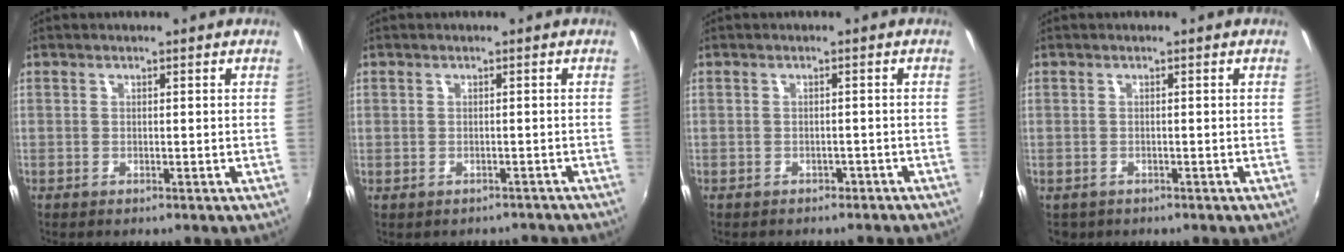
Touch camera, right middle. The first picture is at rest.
{"total": 3.6, "force": [-2.0, 3.1, 0.1], "torque": [0.010, 0.025, -0.018]}
{"total": 3.1, "force": [-2.5, 1.7, 0.8], "torque": [-0.013, -0.003, -0.028]}
{"total": 1.7, "force": [-0.8, 1.4, 0.5], "torque": [-0.015, -0.005, -0.010]}